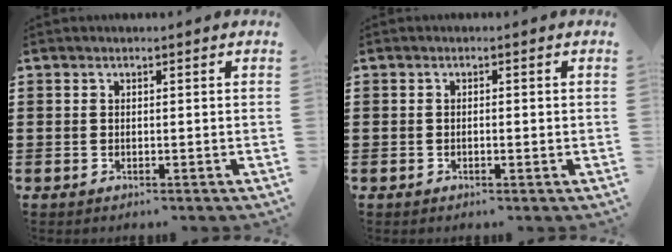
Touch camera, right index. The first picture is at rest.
{"total": 0.7, "force": [-0.2, 0.1, 0.7], "torque": [-0.013, -0.004, -0.003]}